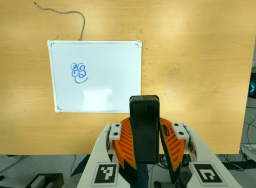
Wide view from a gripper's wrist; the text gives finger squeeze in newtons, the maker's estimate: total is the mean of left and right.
{"total": 9.7, "left": 8.0, "right": 11.4}